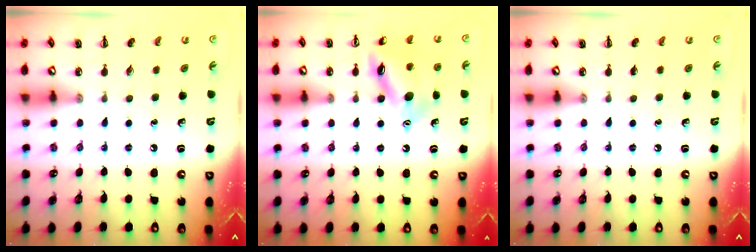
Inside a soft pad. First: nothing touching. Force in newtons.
{"total": 13.1, "press": 13.0, "slide": 1.1}
{"total": 0.0}